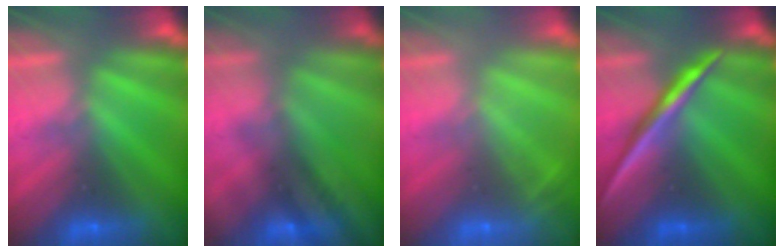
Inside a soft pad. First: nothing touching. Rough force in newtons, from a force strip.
{"total": 2.4}
{"total": 2.0}
{"total": 2.2}